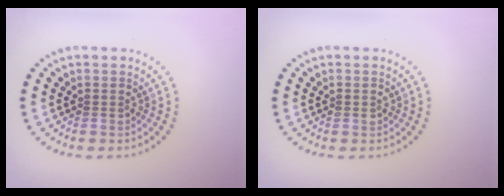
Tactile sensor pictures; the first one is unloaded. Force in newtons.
{"total": 0.9, "press": 0.8, "slide": 0.2}